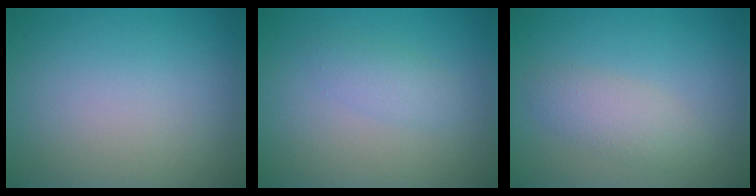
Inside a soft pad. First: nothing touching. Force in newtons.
{"total": 1.7, "press": 1.7, "slide": 0.1}
{"total": 2.4, "press": 2.4, "slide": 0.2}